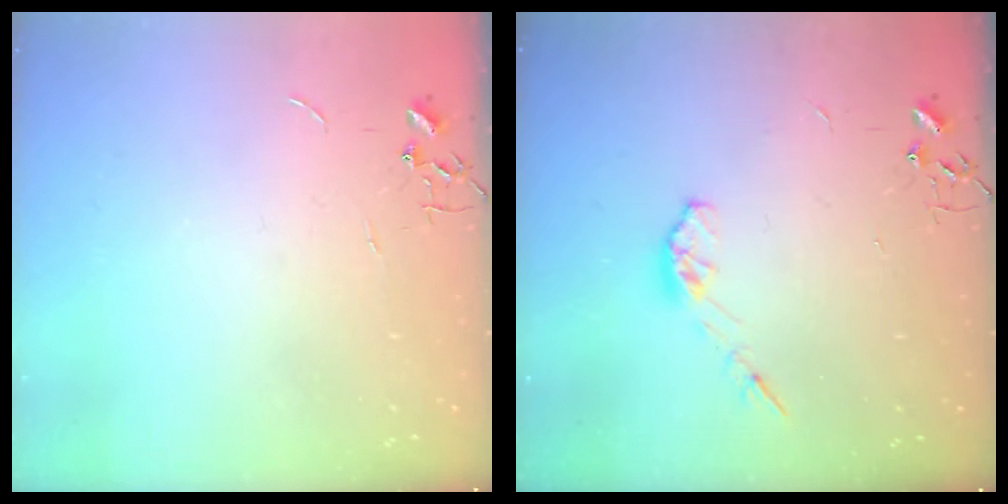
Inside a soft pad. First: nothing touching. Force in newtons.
{"total": 6.1, "press": 6.1, "slide": 0.5}